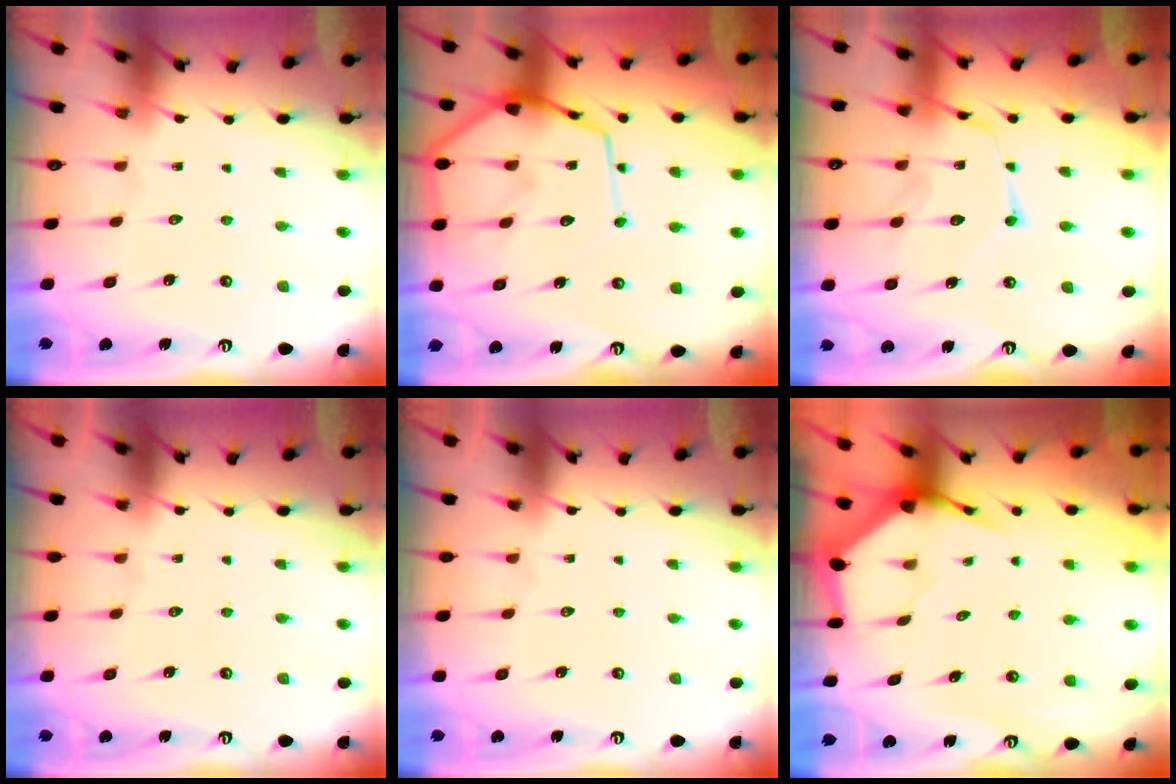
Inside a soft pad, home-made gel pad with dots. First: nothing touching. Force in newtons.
{"total": 15.0, "press": 14.9, "slide": 1.4}
{"total": 14.8, "press": 14.7, "slide": 1.3}
{"total": 0.0}
{"total": 0.0}
{"total": 4.1, "press": 4.0, "slide": 0.5}